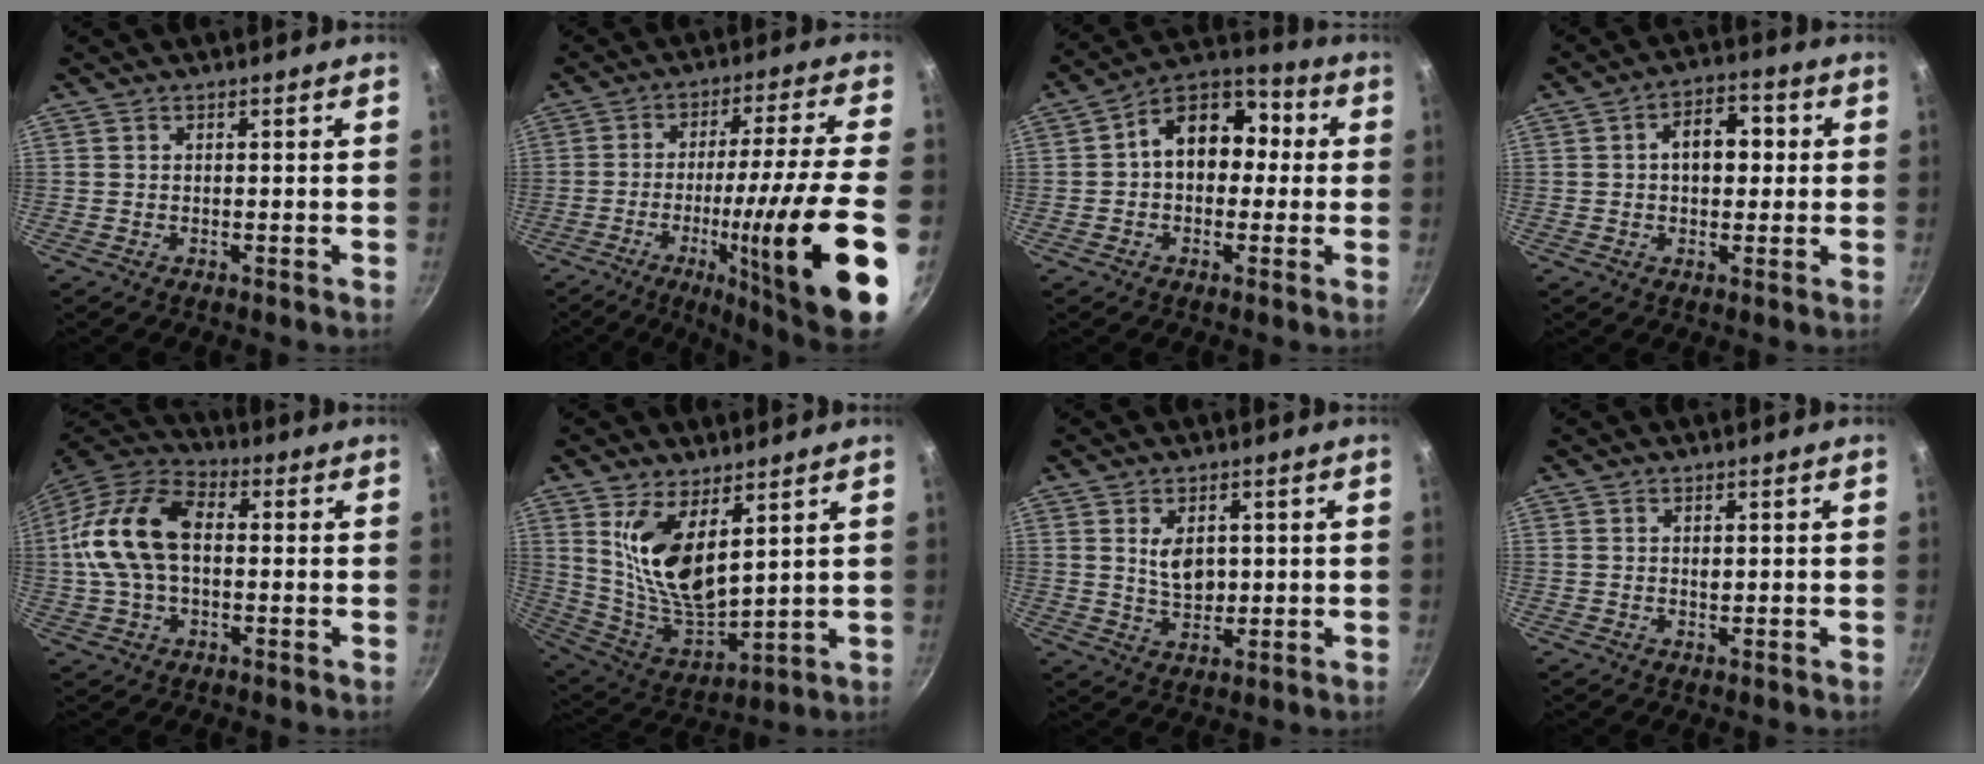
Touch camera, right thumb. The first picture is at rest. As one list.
[{"total": 23.8, "force": [-7.7, 2.3, 22.5], "torque": [-0.319, 0.021, -0.111]}, {"total": 13.3, "force": [1.1, 9.8, 8.9], "torque": [-0.081, 0.042, -0.005]}, {"total": 8.1, "force": [0.9, 5.4, 6.0], "torque": [-0.053, 0.019, 0.004]}, {"total": 16.9, "force": [0.8, 10.6, 13.1], "torque": [-0.243, 0.034, 0.001]}, {"total": 14.6, "force": [5.9, 6.6, 11.6], "torque": [-0.204, -0.061, 0.130]}, {"total": 5.6, "force": [1.3, 3.6, 4.1], "torque": [-0.058, -0.017, 0.028]}, {"total": 0.7, "force": [0.3, 0.4, 0.5], "torque": [-0.007, 0.001, 0.005]}]